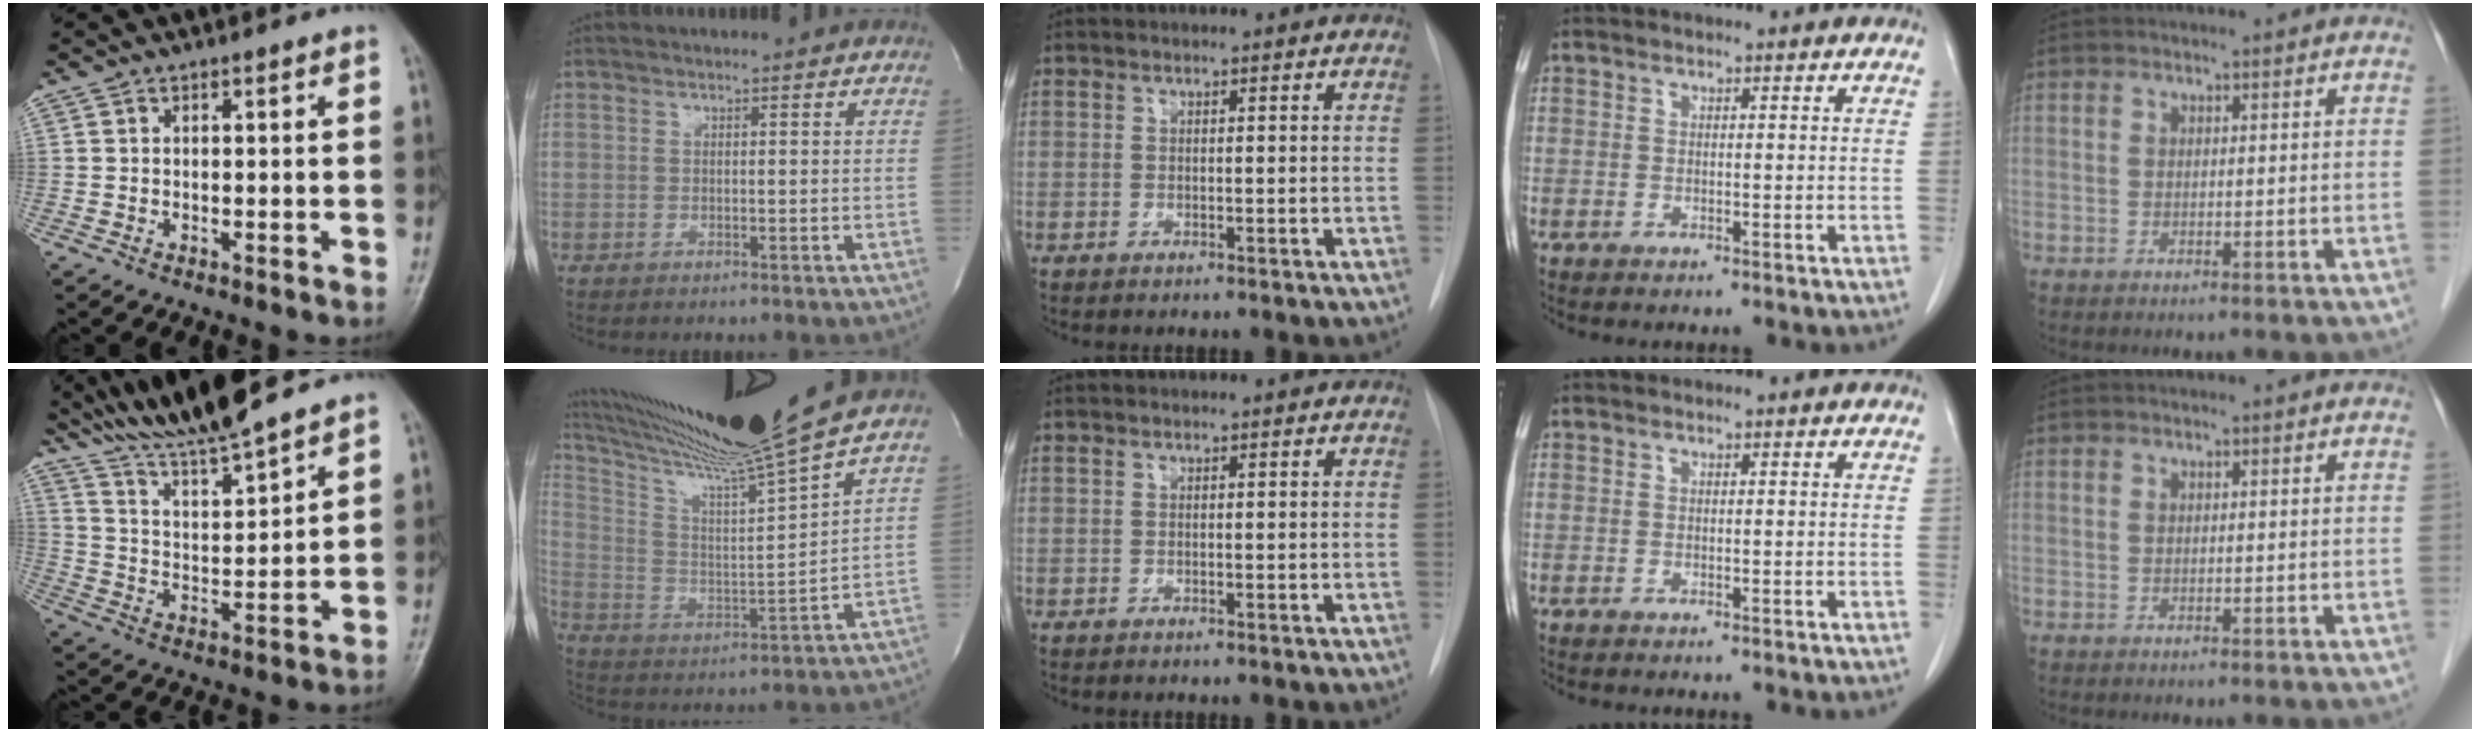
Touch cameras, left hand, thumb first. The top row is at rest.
{"thumb": {"total": 13.7, "force": [12.5, 0.1, 5.6], "torque": [-0.093, -0.055, 0.235]}, "index": {"total": 18.9, "force": [16.0, -3.5, 9.5], "torque": [-0.179, -0.050, 0.266]}}